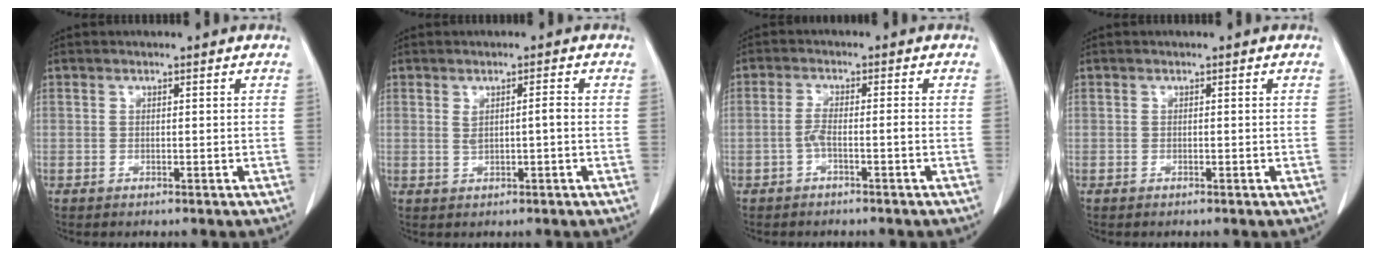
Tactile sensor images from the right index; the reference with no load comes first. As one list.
[{"total": 2.3, "force": [0.2, 0.4, 2.2], "torque": [-0.043, 0.005, 0.011]}, {"total": 2.6, "force": [-1.2, 0.1, 2.3], "torque": [-0.043, 0.007, -0.023]}, {"total": 0.0}]